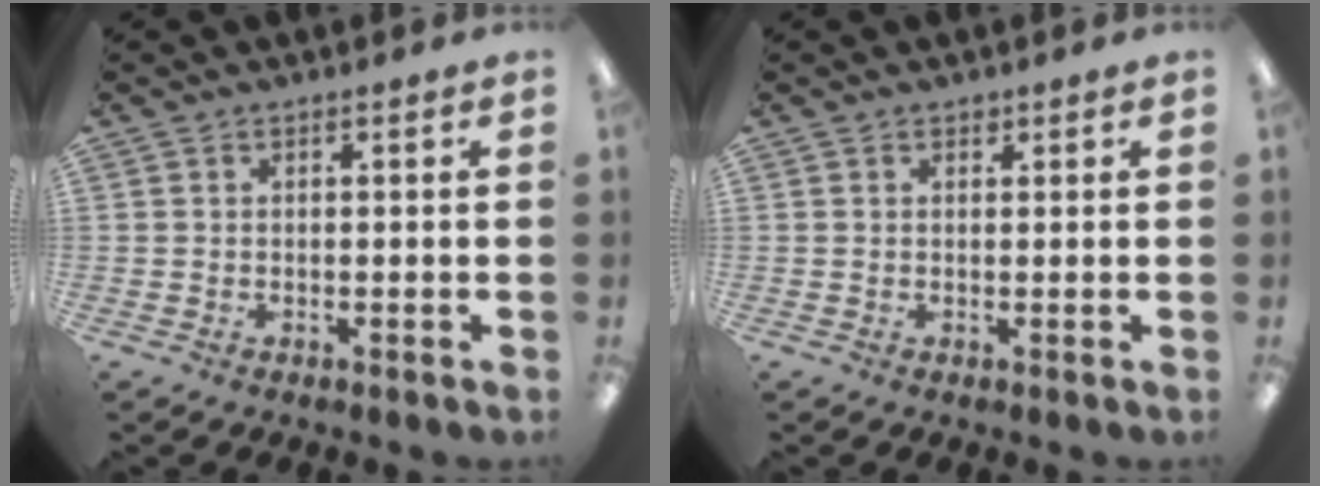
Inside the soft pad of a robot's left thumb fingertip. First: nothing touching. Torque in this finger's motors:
{"motor_torque": [0.02, -0.04, 0.28, -0.15, 0.00]}